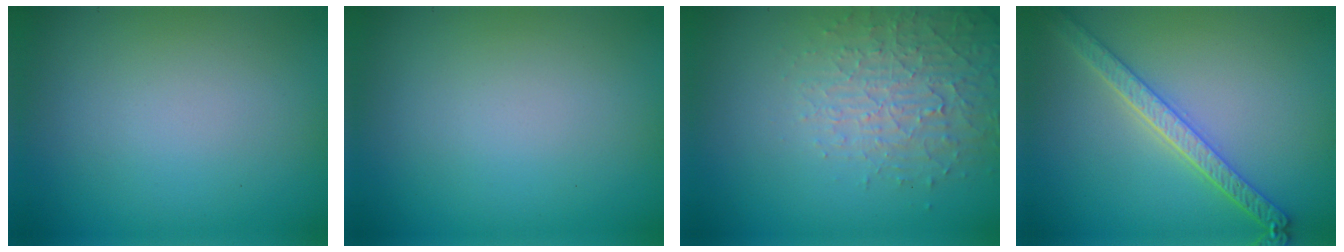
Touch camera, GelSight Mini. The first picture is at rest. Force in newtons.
{"total": 0.0}
{"total": 4.1, "press": 4.0, "slide": 0.9}
{"total": 4.3, "press": 3.9, "slide": 1.9}